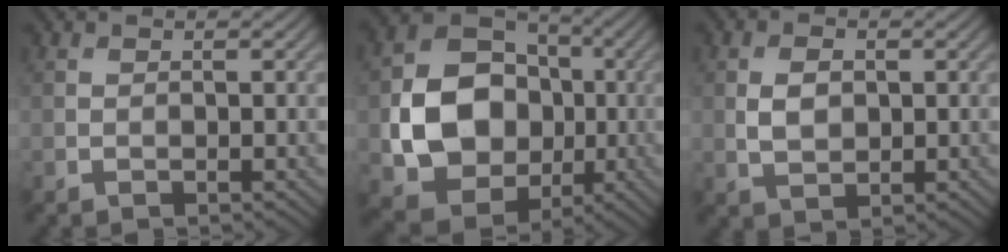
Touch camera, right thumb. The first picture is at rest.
{"total": 13.7, "force": [-1.7, 11.1, 7.8], "torque": [-0.153, -0.009, -0.037]}
{"total": 3.3, "force": [0.4, 2.2, 2.4], "torque": [-0.054, -0.002, 0.009]}